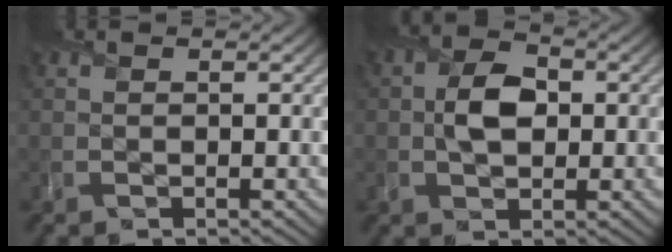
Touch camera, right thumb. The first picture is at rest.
{"total": 5.1, "force": [0.2, 3.5, 3.7], "torque": [-0.074, 0.000, -0.004]}